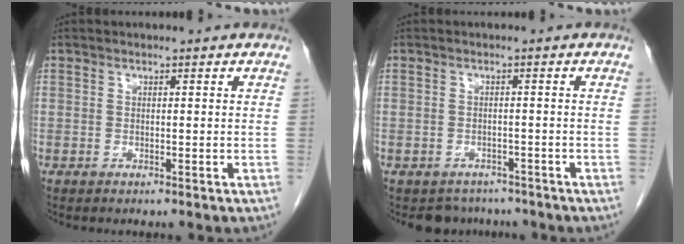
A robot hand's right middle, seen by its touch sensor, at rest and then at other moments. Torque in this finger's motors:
{"motor_torque": [0.02, -0.01, -0.02, 0.00]}